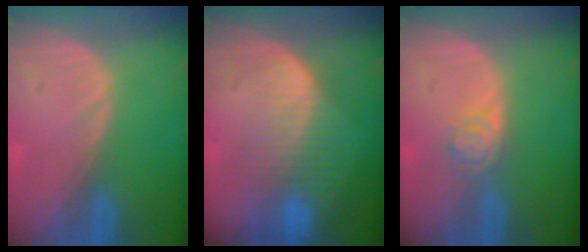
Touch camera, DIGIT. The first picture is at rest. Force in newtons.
{"total": 8.6, "press": 7.4, "slide": 4.4}
{"total": 3.9, "press": 3.4, "slide": 1.9}